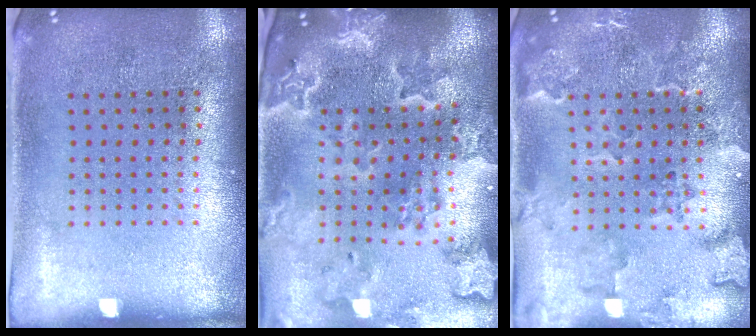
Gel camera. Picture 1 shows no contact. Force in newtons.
{"total": 3.4, "press": 3.1, "slide": 1.4}
{"total": 2.5, "press": 2.2, "slide": 1.1}